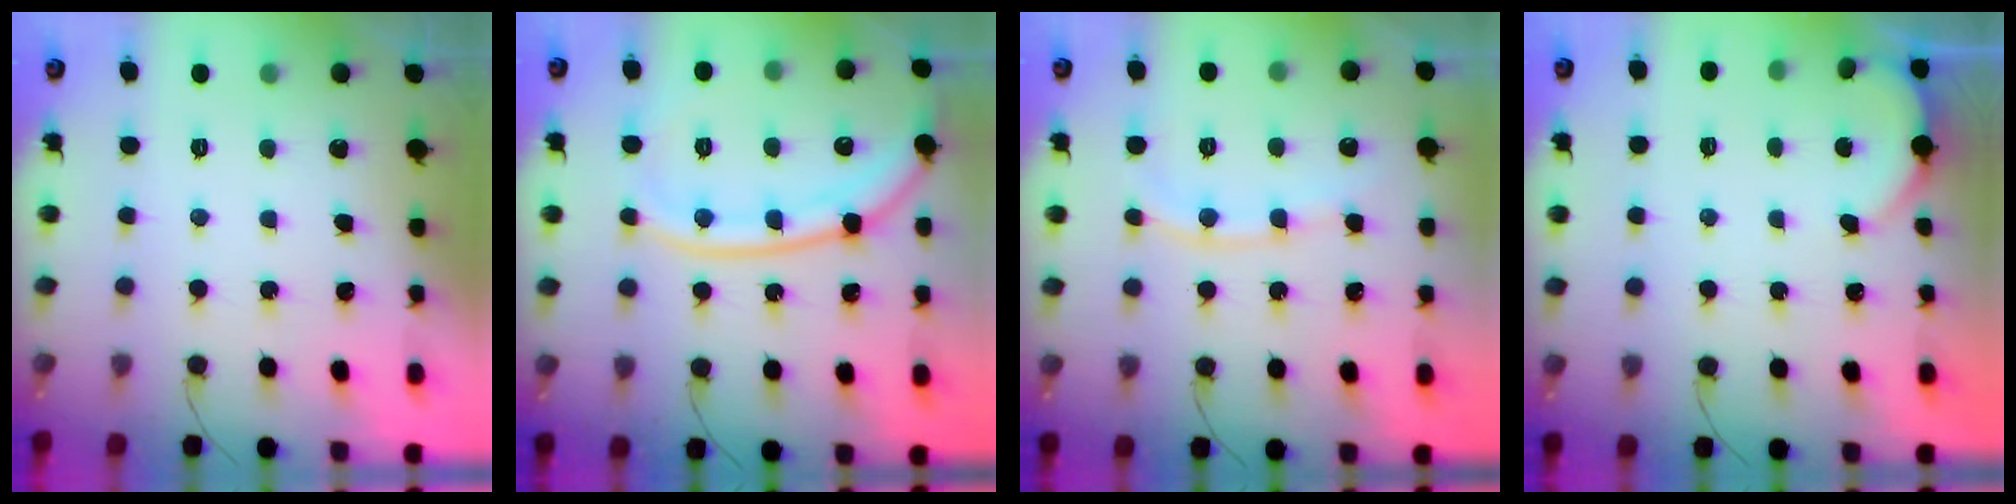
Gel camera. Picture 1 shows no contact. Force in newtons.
{"total": 15.6, "press": 15.6, "slide": 1.1}
{"total": 8.5, "press": 8.4, "slide": 1.2}
{"total": 2.0, "press": 2.0, "slide": 0.2}